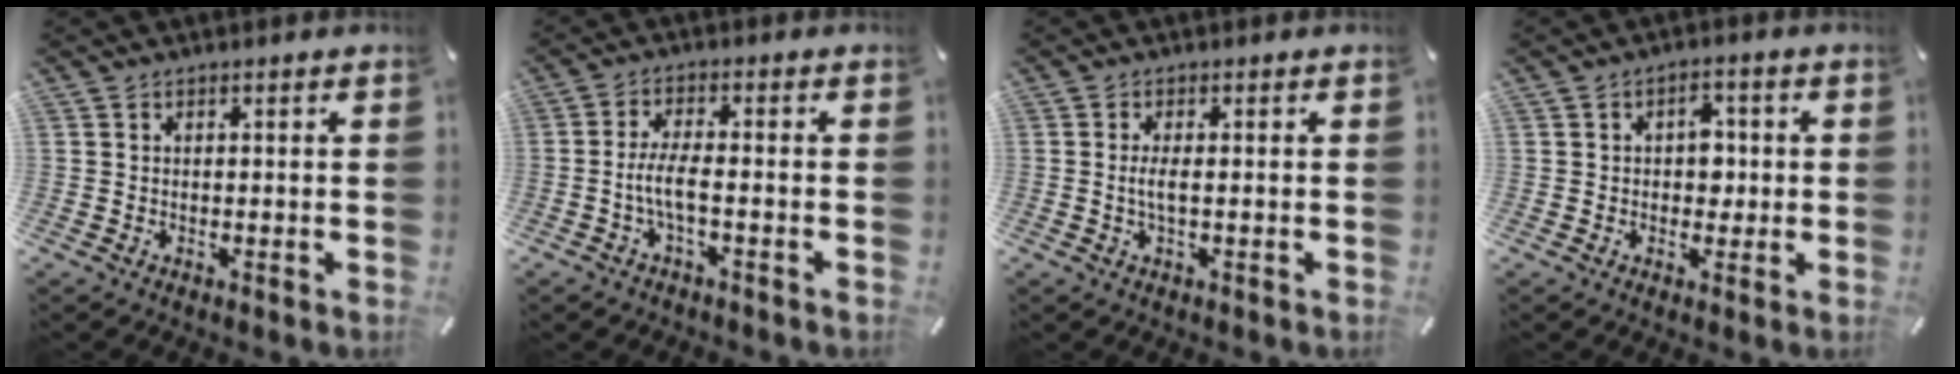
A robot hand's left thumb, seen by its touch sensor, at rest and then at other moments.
{"total": 5.7, "force": [-1.8, 1.6, 5.2], "torque": [-0.109, -0.001, -0.036]}
{"total": 3.1, "force": [-0.1, 0.6, 3.0], "torque": [-0.062, -0.006, -0.006]}
{"total": 4.9, "force": [0.1, 3.6, 3.3], "torque": [-0.034, -0.001, -0.008]}